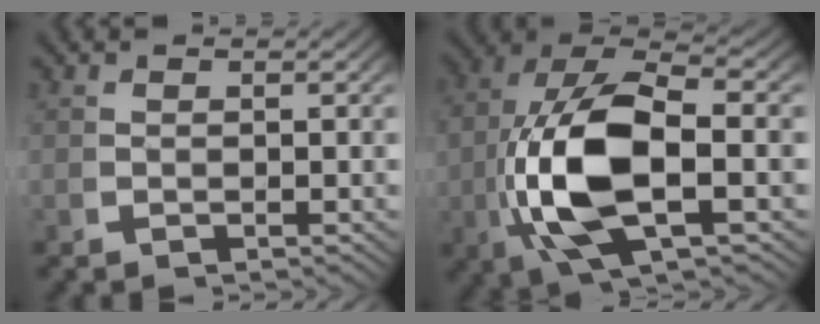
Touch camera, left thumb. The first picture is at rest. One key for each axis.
{"total": 14.9, "fx": -0.3, "fy": 8.3, "fz": 12.4, "tx": -0.290, "ty": -0.043, "tz": 0.015}